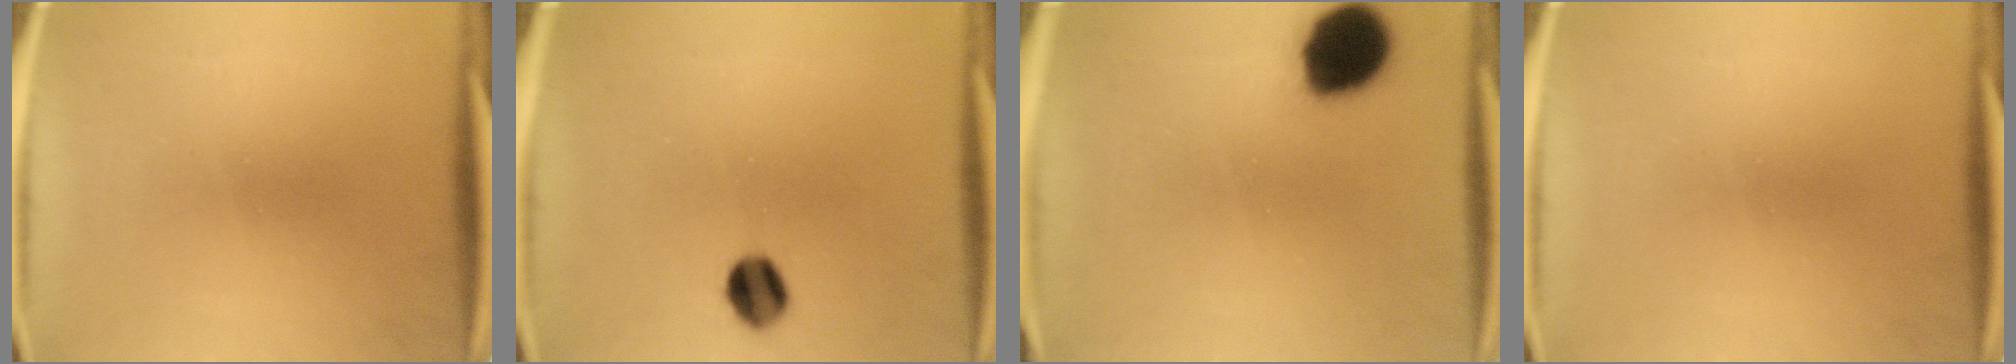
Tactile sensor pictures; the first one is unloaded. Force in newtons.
{"total": 6.2}
{"total": 13.9}
{"total": 0.0}